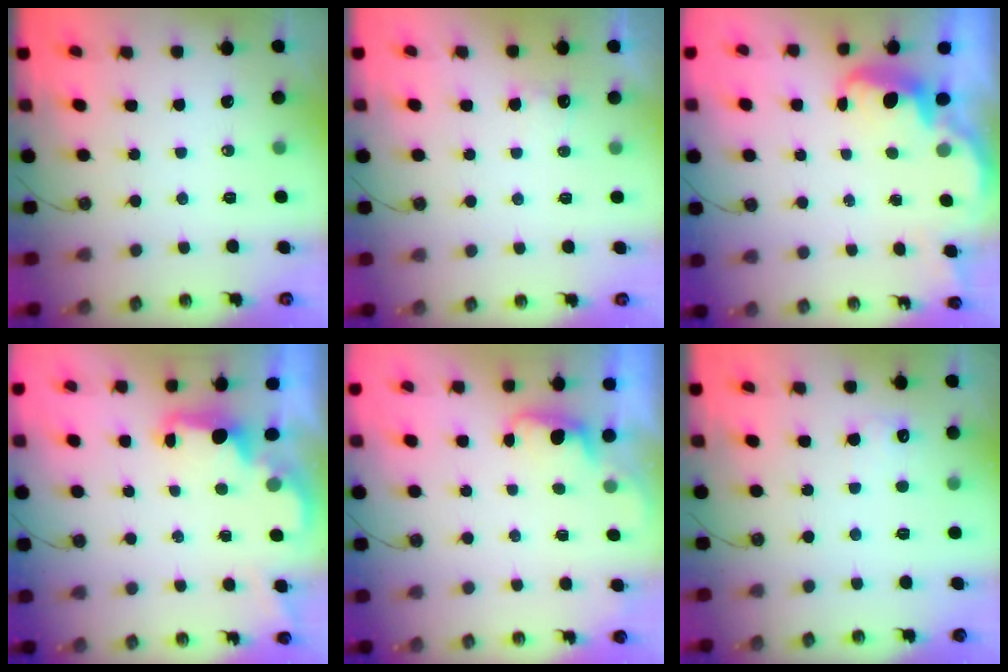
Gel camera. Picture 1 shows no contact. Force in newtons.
{"total": 2.9, "press": 2.7, "slide": 0.9}
{"total": 2.7, "press": 2.6, "slide": 0.7}
{"total": 2.0, "press": 1.9, "slide": 0.8}
{"total": 1.2, "press": 1.0, "slide": 0.7}
{"total": 4.9, "press": 4.8, "slide": 1.2}